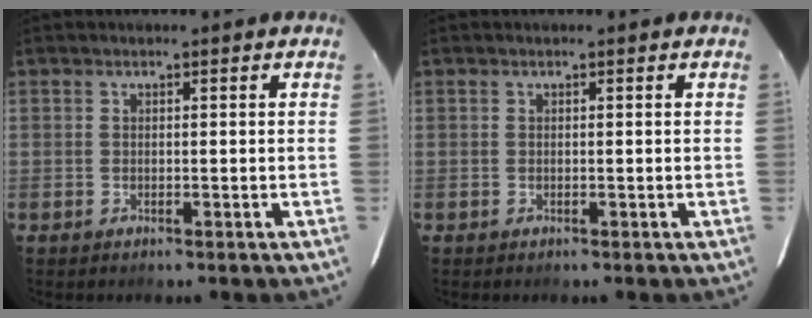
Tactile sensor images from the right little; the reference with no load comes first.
{"total": 0.0}